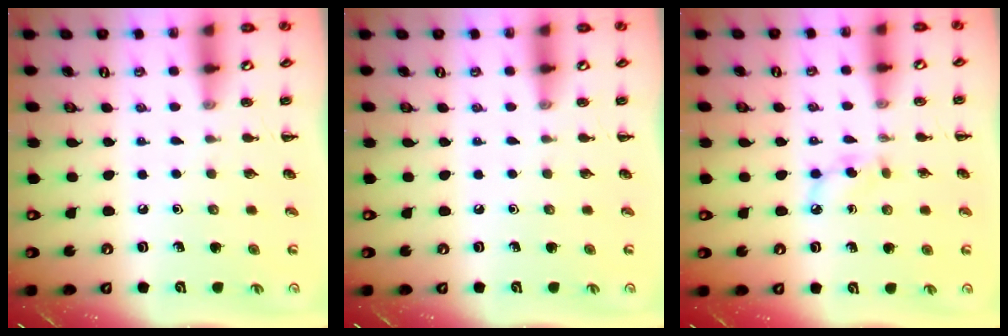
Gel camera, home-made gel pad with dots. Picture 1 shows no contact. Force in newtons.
{"total": 0.0}
{"total": 5.1, "press": 4.9, "slide": 1.3}